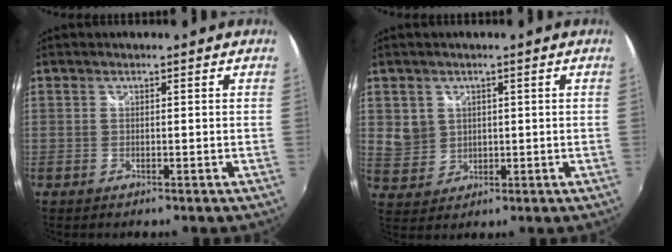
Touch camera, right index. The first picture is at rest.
{"total": 5.1, "force": [1.3, 4.7, 1.5], "torque": [-0.028, 0.007, 0.037]}